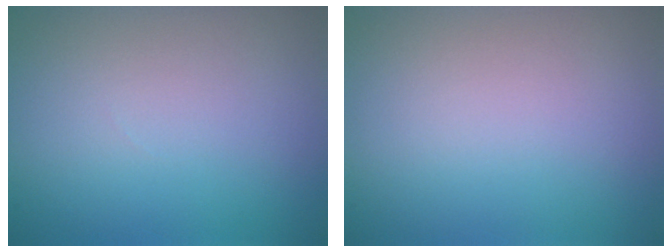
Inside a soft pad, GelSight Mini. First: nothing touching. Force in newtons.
{"total": 0.0}